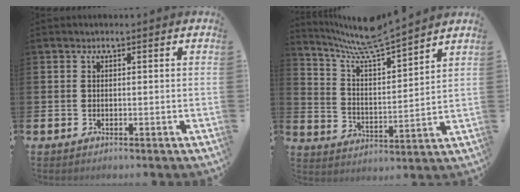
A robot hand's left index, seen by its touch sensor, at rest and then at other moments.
{"total": 7.9, "force": [7.5, -0.3, 2.4], "torque": [-0.080, -0.056, 0.129]}